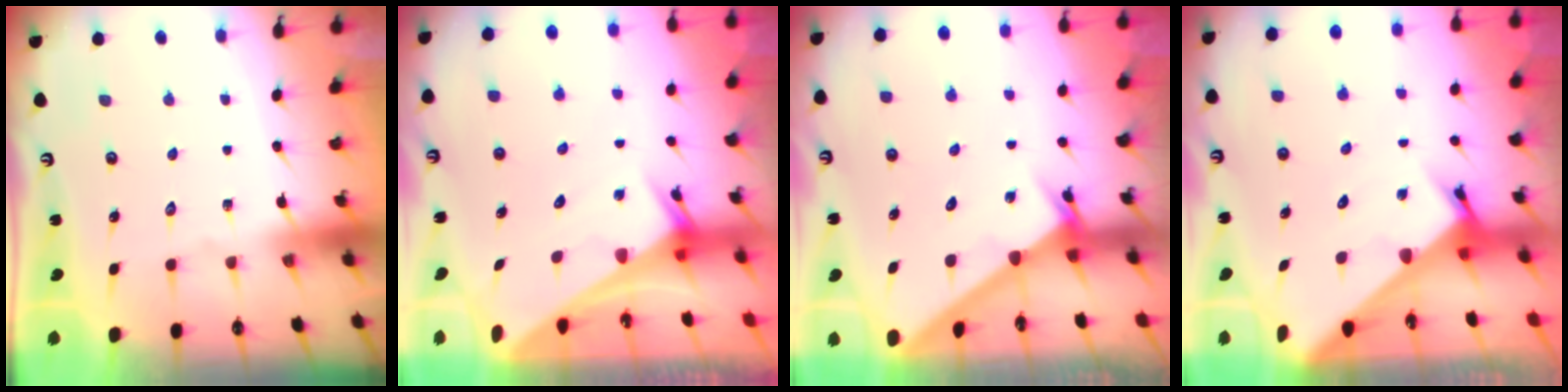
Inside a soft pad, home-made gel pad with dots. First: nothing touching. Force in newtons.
{"total": 2.6, "press": 2.6, "slide": 0.1}
{"total": 2.6, "press": 2.6, "slide": 0.1}
{"total": 2.8, "press": 2.8, "slide": 0.1}